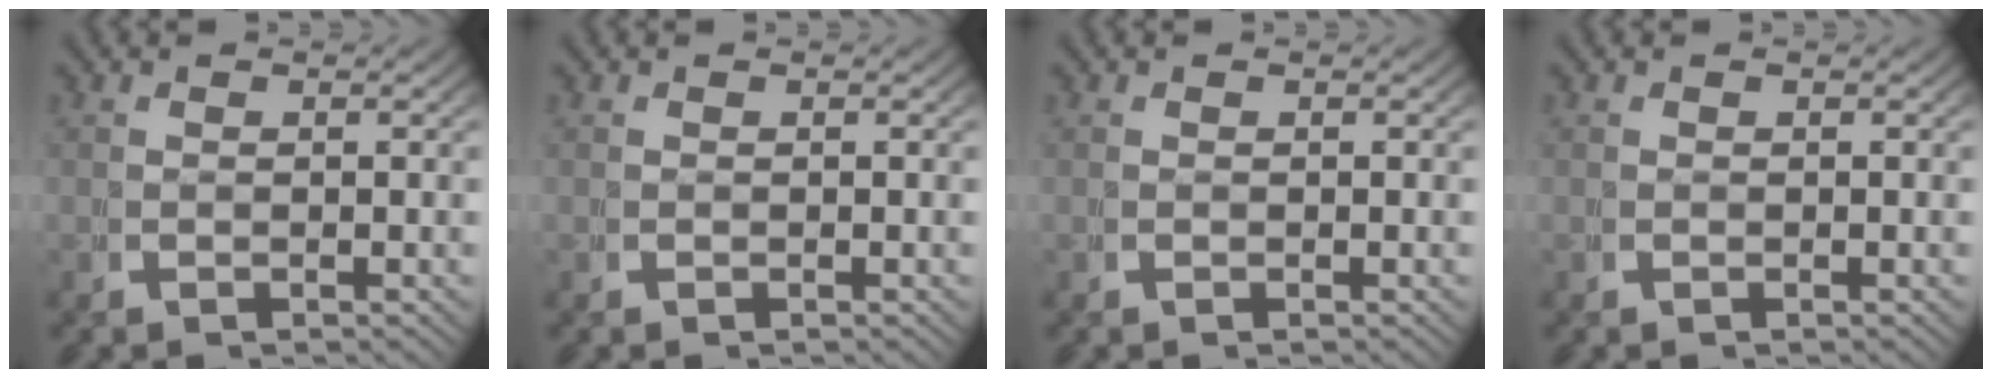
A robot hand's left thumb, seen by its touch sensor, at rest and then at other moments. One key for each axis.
{"total": 0.0}
{"total": 0.0}
{"total": 0.0}